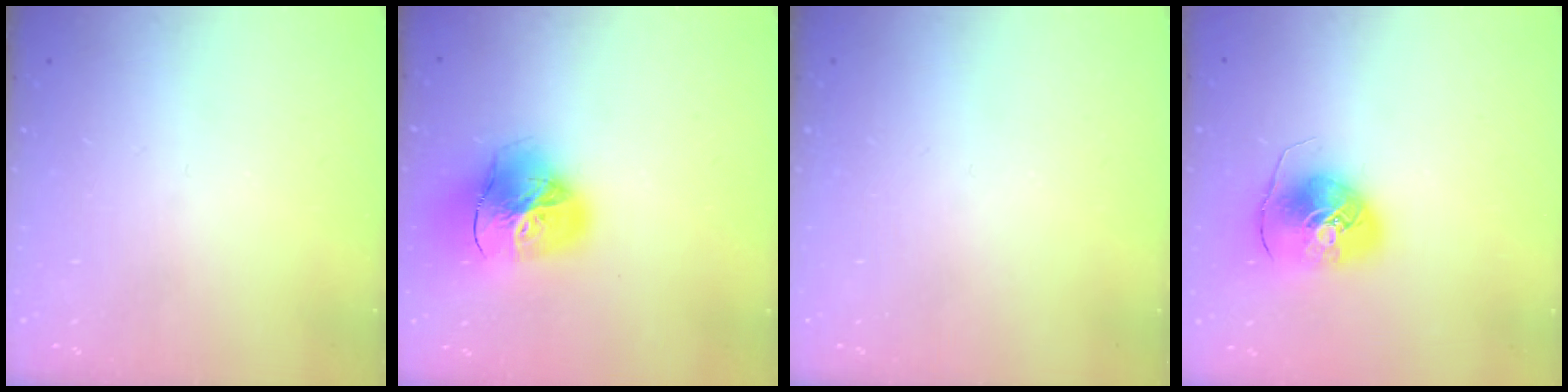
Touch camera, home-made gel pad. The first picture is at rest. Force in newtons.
{"total": 23.3, "press": 23.2, "slide": 2.4}
{"total": 0.0}
{"total": 9.3, "press": 9.2, "slide": 1.0}